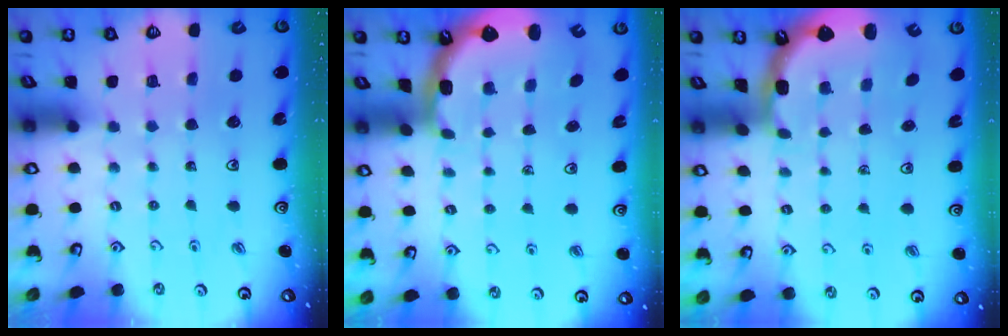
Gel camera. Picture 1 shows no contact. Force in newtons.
{"total": 2.7, "press": 1.5, "slide": 2.3}
{"total": 2.4, "press": 1.7, "slide": 1.6}